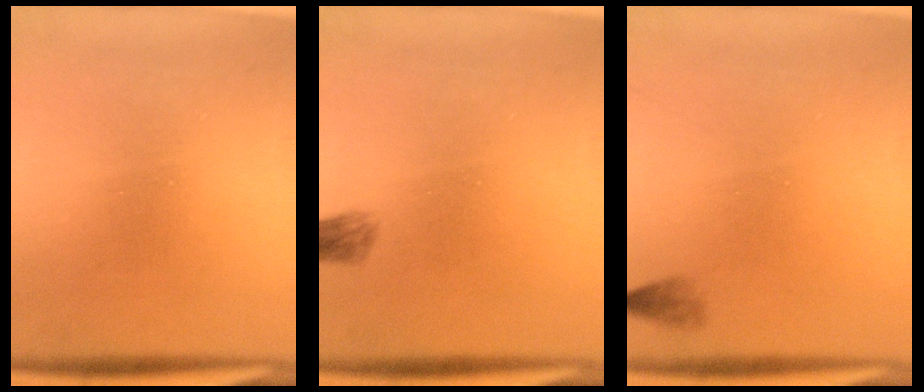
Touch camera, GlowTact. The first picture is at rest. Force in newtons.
{"total": 1.7}
{"total": 1.4}